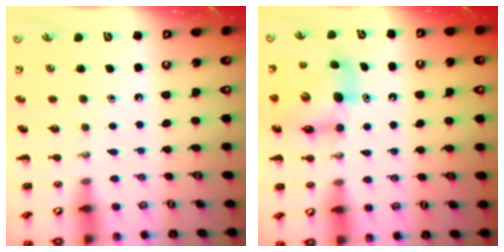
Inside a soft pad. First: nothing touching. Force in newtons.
{"total": 7.3, "press": 7.2, "slide": 0.9}